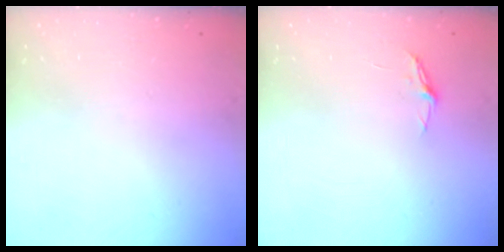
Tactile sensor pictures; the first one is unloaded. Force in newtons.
{"total": 3.7, "press": 3.7, "slide": 0.4}